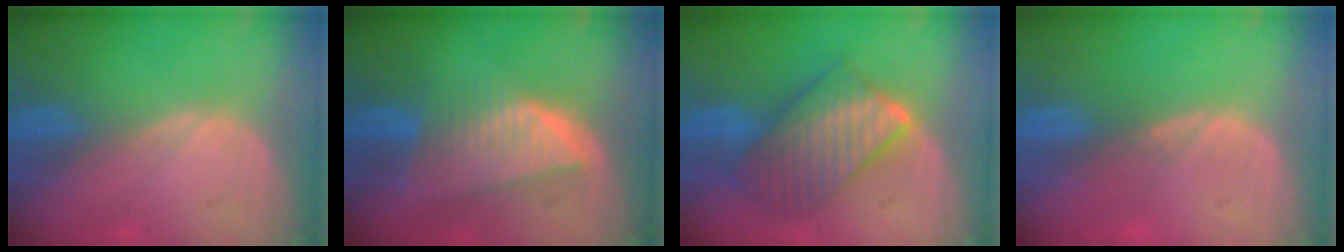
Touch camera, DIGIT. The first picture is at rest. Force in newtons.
{"total": 8.0, "press": 7.2, "slide": 3.5}
{"total": 9.6, "press": 9.5, "slide": 0.8}
{"total": 0.6, "press": 0.5, "slide": 0.4}